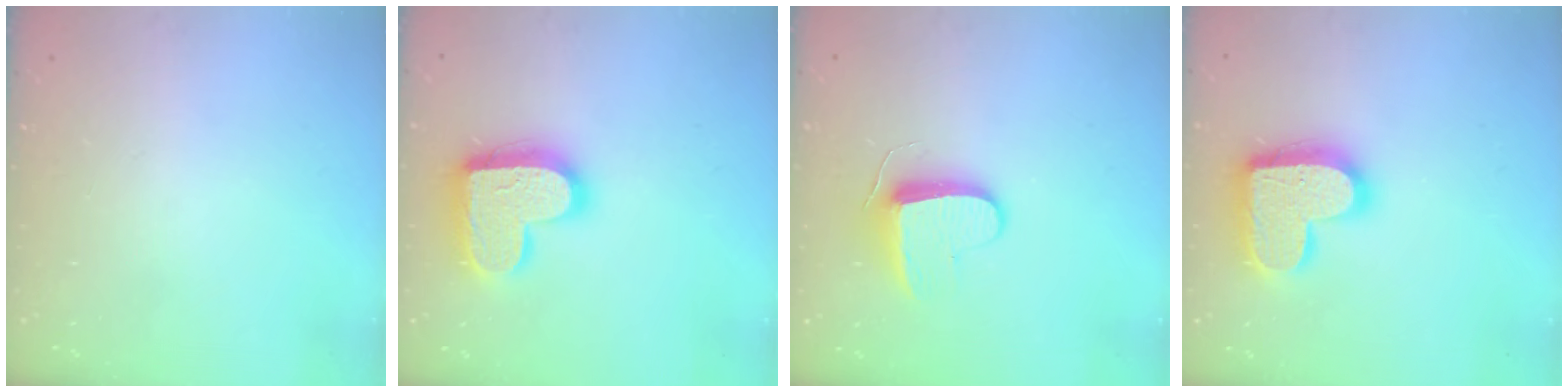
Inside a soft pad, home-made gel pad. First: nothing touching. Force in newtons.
{"total": 19.4, "press": 19.3, "slide": 1.4}
{"total": 9.2, "press": 9.2, "slide": 0.7}
{"total": 18.7, "press": 18.6, "slide": 1.1}